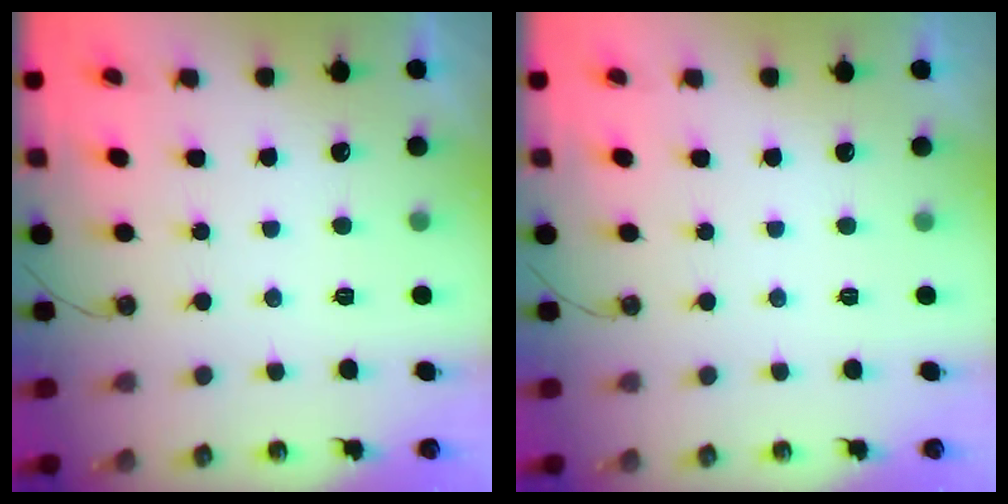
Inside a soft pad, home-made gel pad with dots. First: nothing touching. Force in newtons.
{"total": 0.0}